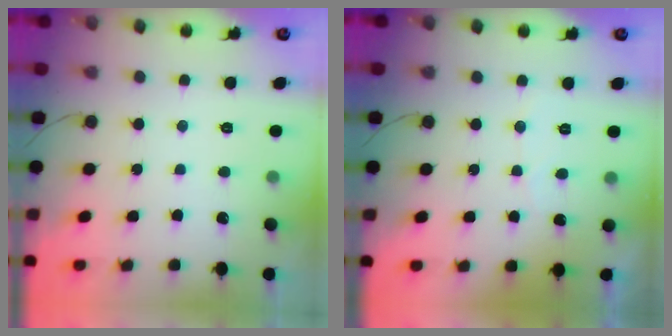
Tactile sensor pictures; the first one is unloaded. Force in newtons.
{"total": 3.4, "press": 3.4, "slide": 0.2}